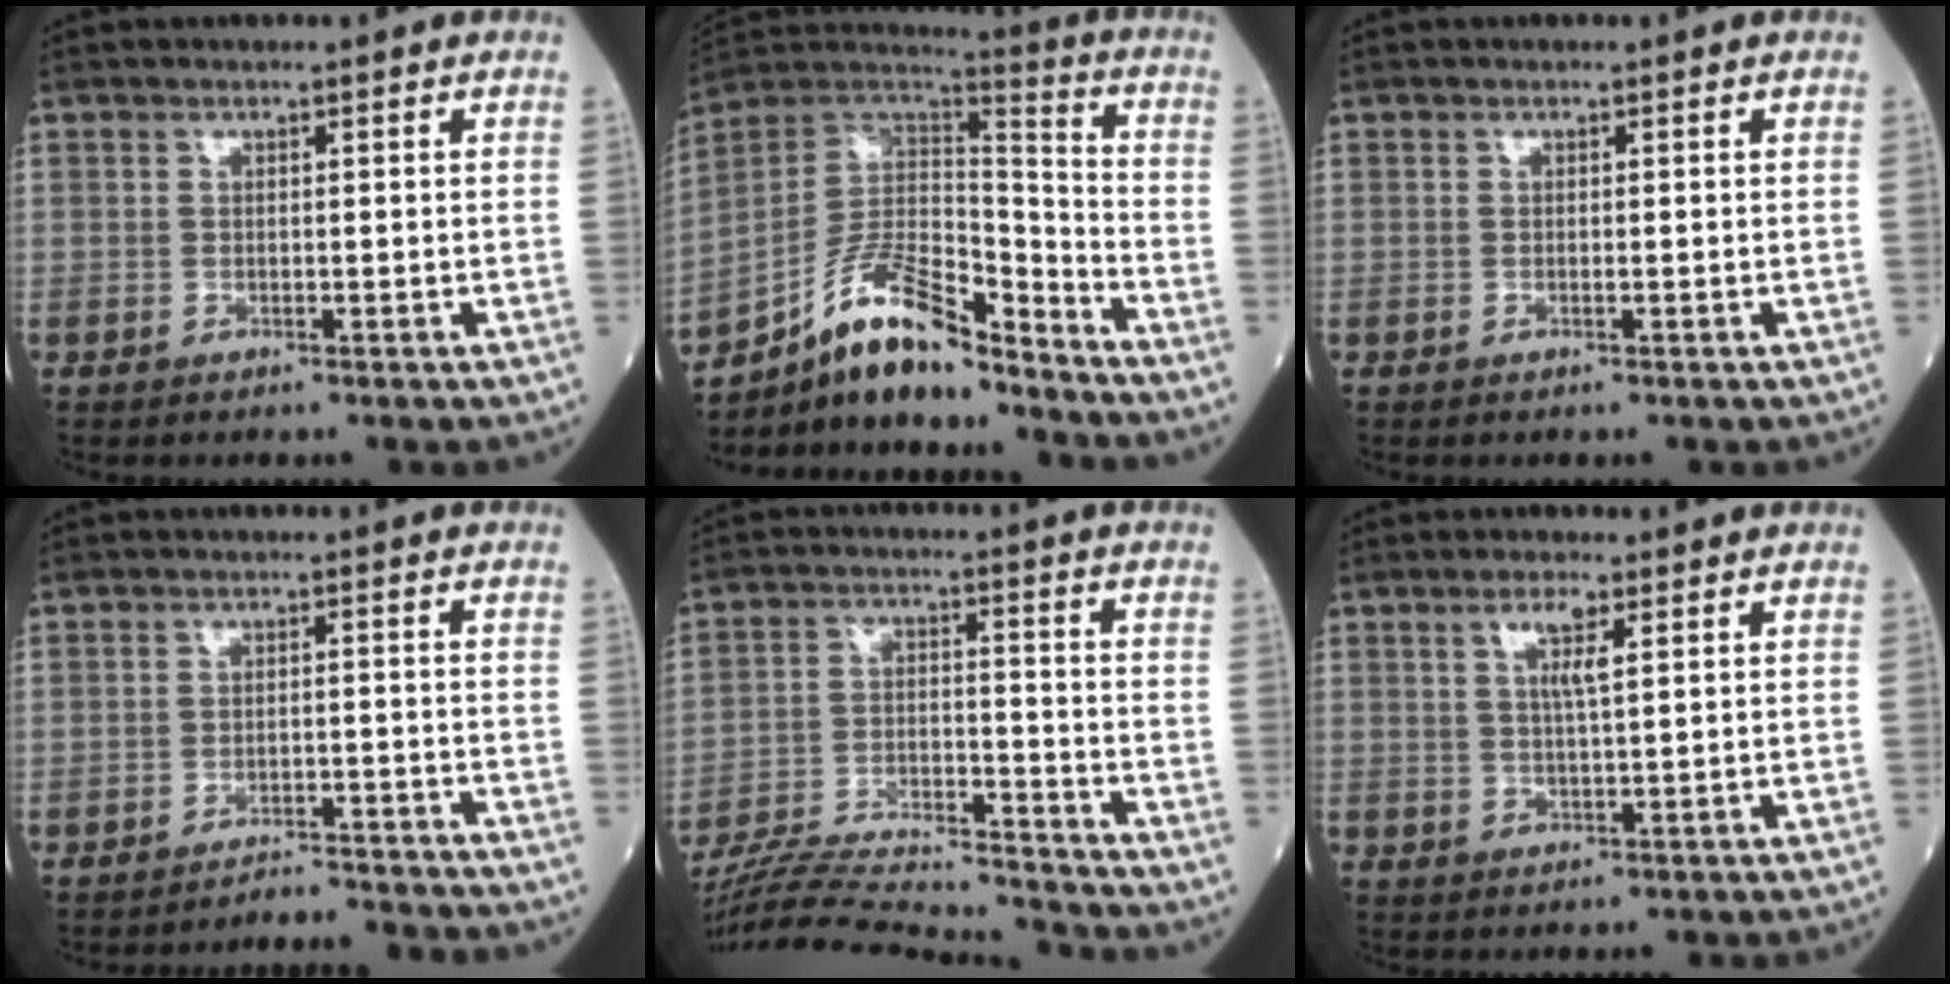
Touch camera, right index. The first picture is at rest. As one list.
[{"total": 14.2, "force": [-11.3, 3.3, 7.9], "torque": [-0.138, 0.032, -0.202]}, {"total": 0.0}, {"total": 7.3, "force": [-7.3, -0.6, 0.4], "torque": [0.002, -0.002, -0.100]}, {"total": 19.5, "force": [-18.8, 0.6, 5.2], "torque": [-0.113, -0.007, -0.296]}, {"total": 3.6, "force": [1.5, 0.3, 3.2], "torque": [-0.061, 0.001, 0.027]}]